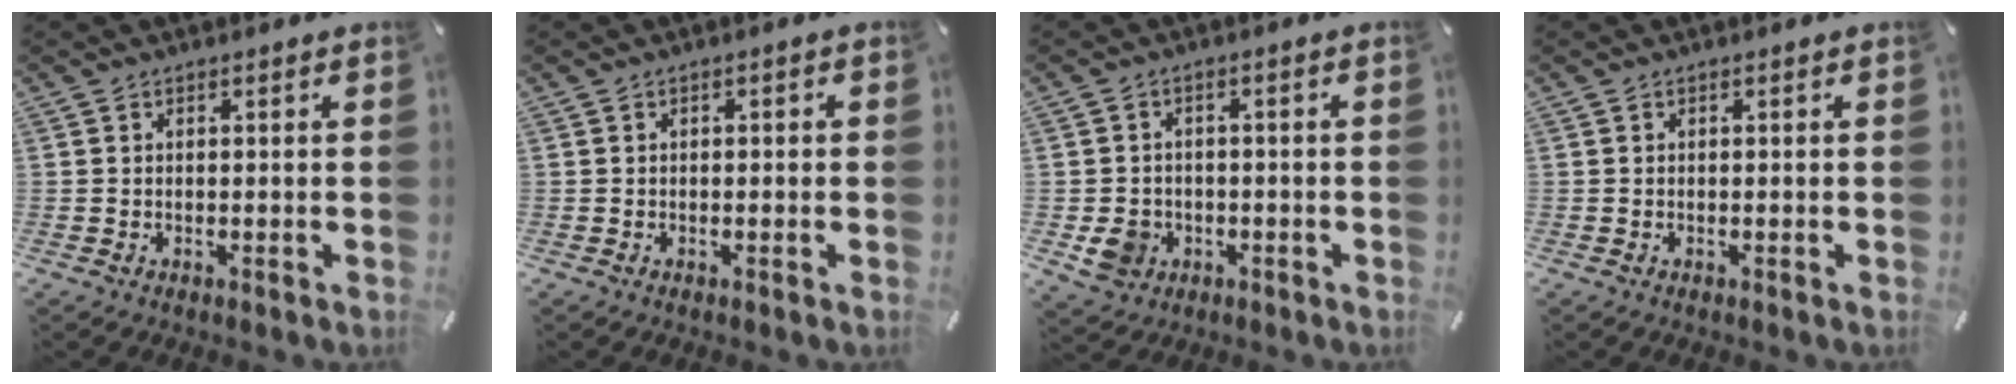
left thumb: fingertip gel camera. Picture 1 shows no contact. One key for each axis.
{"total": 0.8, "fx": -0.4, "fy": 0.5, "fz": 0.5, "tx": -0.009, "ty": 0.002, "tz": -0.009}
{"total": 6.5, "fx": -1.8, "fy": 5.7, "fz": 2.4, "tx": -0.060, "ty": 0.007, "tz": -0.034}
{"total": 0.0}